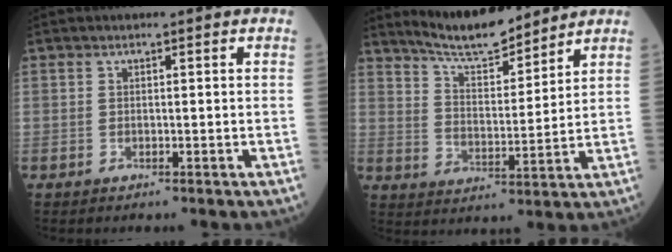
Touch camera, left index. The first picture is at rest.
{"total": 10.0, "force": [9.4, 1.5, 3.1], "torque": [-0.061, 0.004, 0.170]}